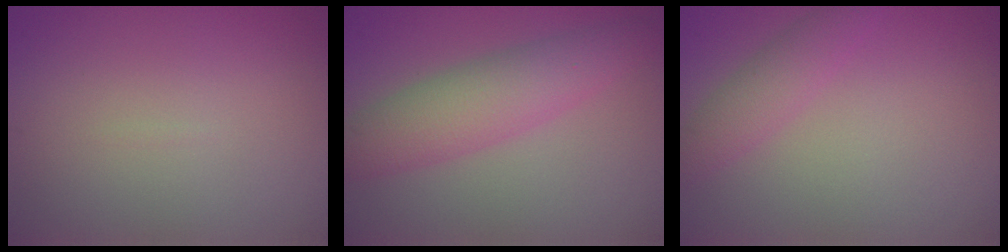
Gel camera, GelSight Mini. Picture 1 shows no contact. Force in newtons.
{"total": 5.0, "press": 5.0, "slide": 0.1}
{"total": 2.3, "press": 2.3, "slide": 0.2}